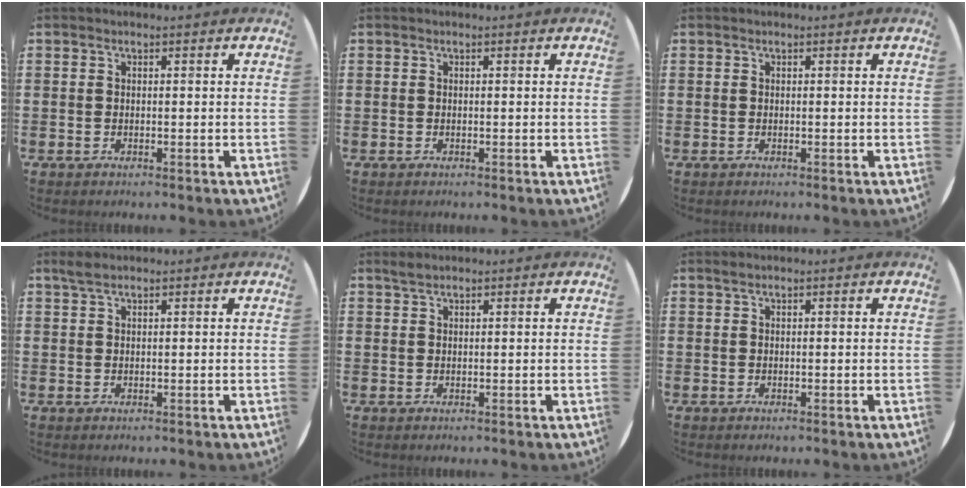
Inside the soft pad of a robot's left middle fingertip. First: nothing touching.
{"total": 0.0}
{"total": 0.0}
{"total": 1.5, "force": [1.3, 0.4, 0.7], "torque": [-0.017, 0.004, 0.023]}
{"total": 1.0, "force": [0.9, 0.2, 0.3], "torque": [-0.007, 0.002, 0.018]}
{"total": 0.0}